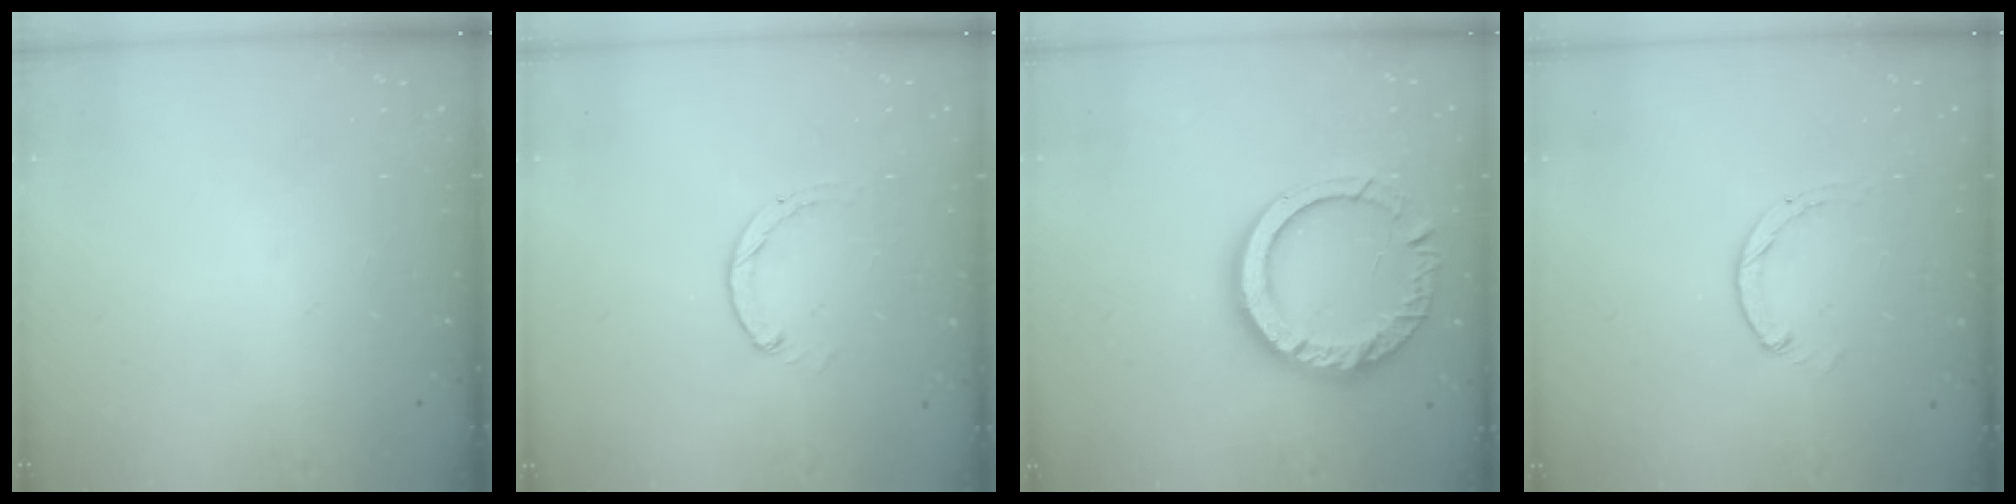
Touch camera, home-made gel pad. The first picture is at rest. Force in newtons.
{"total": 1.3, "press": 1.2, "slide": 0.2}
{"total": 16.7, "press": 16.7, "slide": 1.4}
{"total": 1.3, "press": 1.2, "slide": 0.2}